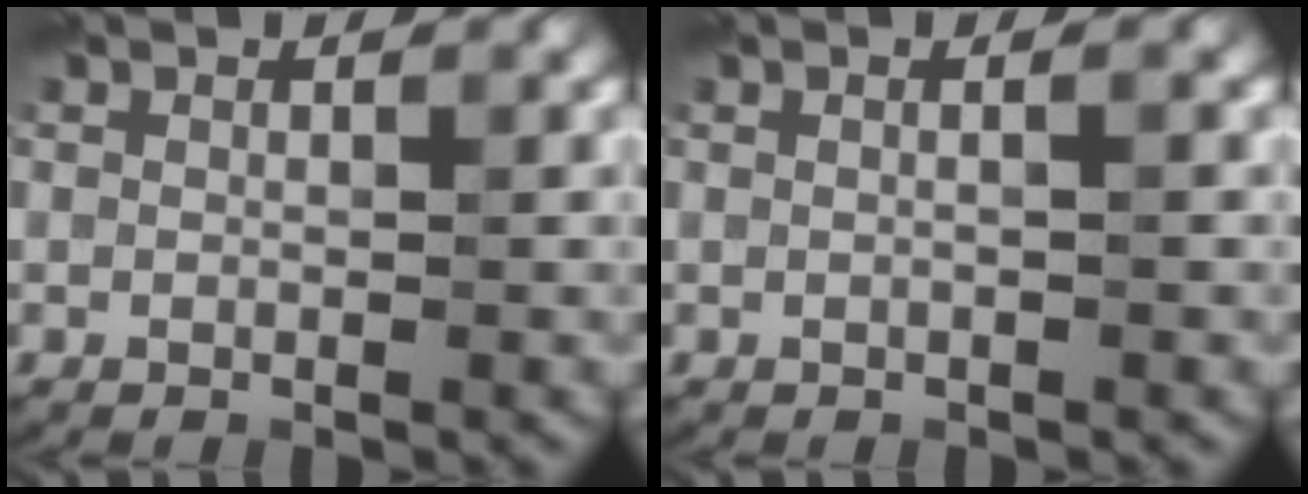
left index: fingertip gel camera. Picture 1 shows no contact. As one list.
[{"total": 2.0, "force": [0.5, 1.0, 1.6], "torque": [-0.004, -0.002, -0.014]}]